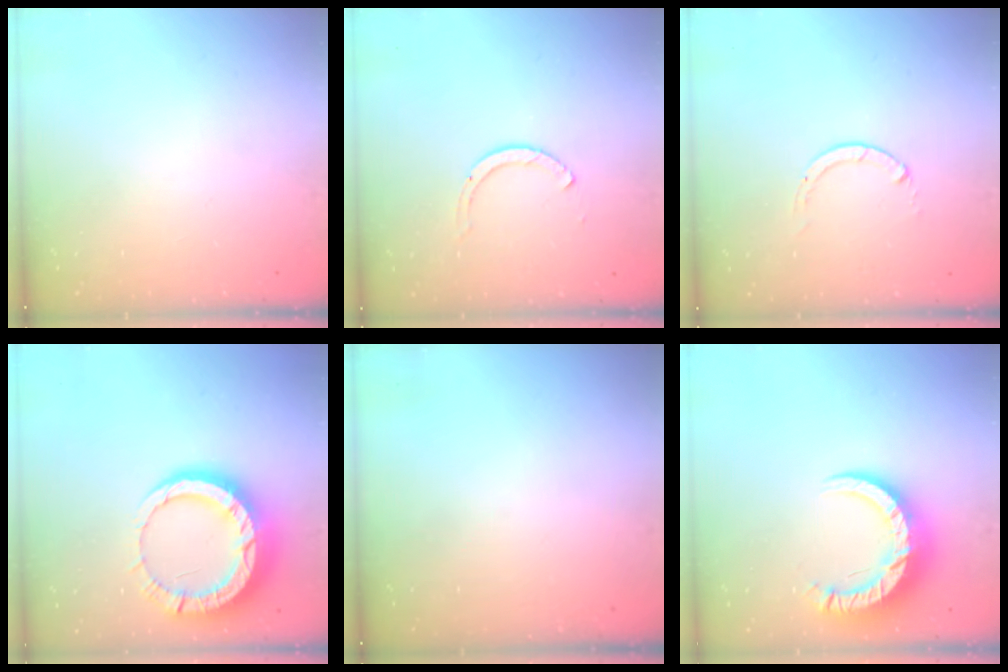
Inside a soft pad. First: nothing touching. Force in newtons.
{"total": 2.0, "press": 1.9, "slide": 0.3}
{"total": 0.0}
{"total": 13.8, "press": 13.7, "slide": 1.3}
{"total": 0.0}
{"total": 12.6, "press": 12.5, "slide": 1.3}